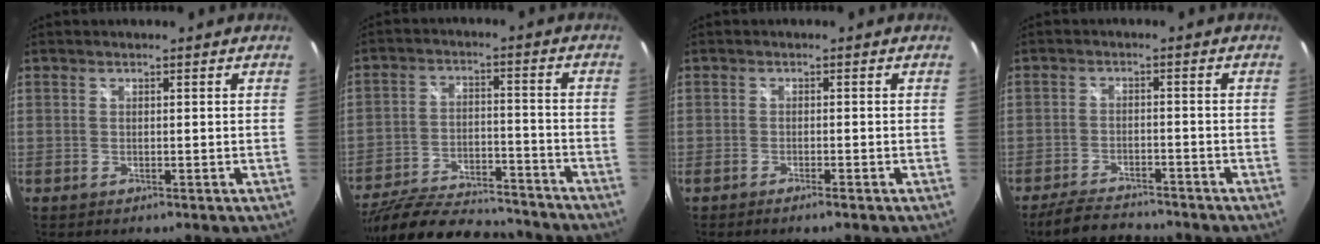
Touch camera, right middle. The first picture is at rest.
{"total": 22.6, "force": [-19.5, 6.3, 9.6], "torque": [-0.189, -0.021, -0.284]}
{"total": 1.9, "force": [-1.5, 0.0, 1.1], "torque": [-0.025, -0.002, -0.028]}
{"total": 8.4, "force": [-7.5, 2.0, 3.1], "torque": [-0.085, -0.009, -0.120]}